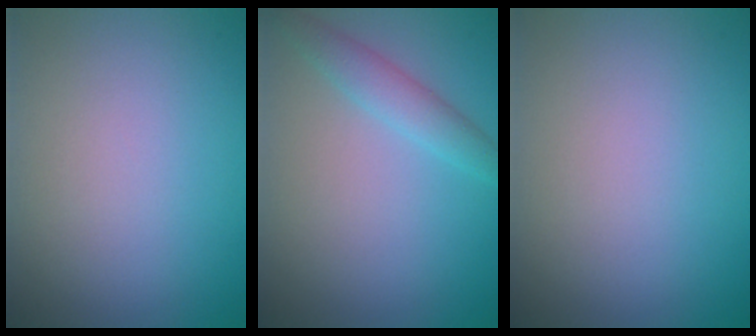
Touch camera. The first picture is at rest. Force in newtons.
{"total": 2.3, "press": 2.3, "slide": 0.1}
{"total": 0.0}